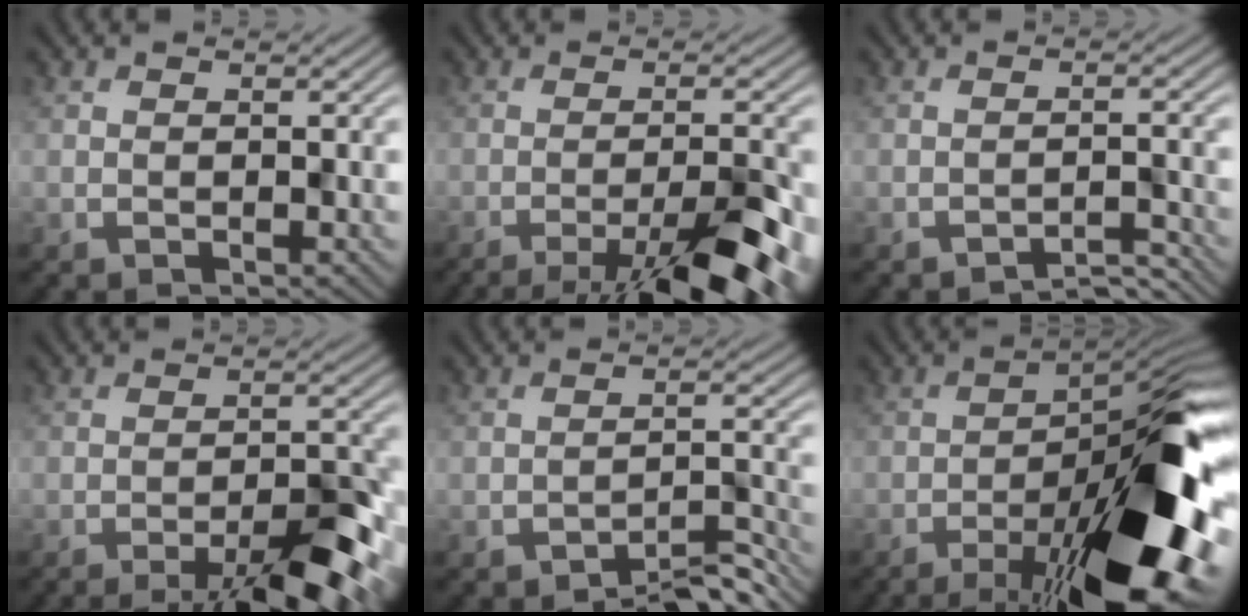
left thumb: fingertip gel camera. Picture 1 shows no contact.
{"total": 11.1, "force": [-6.8, 1.5, 8.7], "torque": [-0.129, 0.008, -0.098]}
{"total": 2.6, "force": [-2.5, -0.1, 0.6], "torque": [-0.007, 0.010, -0.041]}
{"total": 8.2, "force": [-5.4, 1.3, 5.9], "torque": [-0.087, 0.010, -0.077]}
{"total": 4.6, "force": [-4.0, 0.6, 2.1], "torque": [-0.031, 0.011, -0.060]}
{"total": 17.9, "force": [-8.5, 5.3, 14.9], "torque": [-0.195, 0.017, -0.136]}